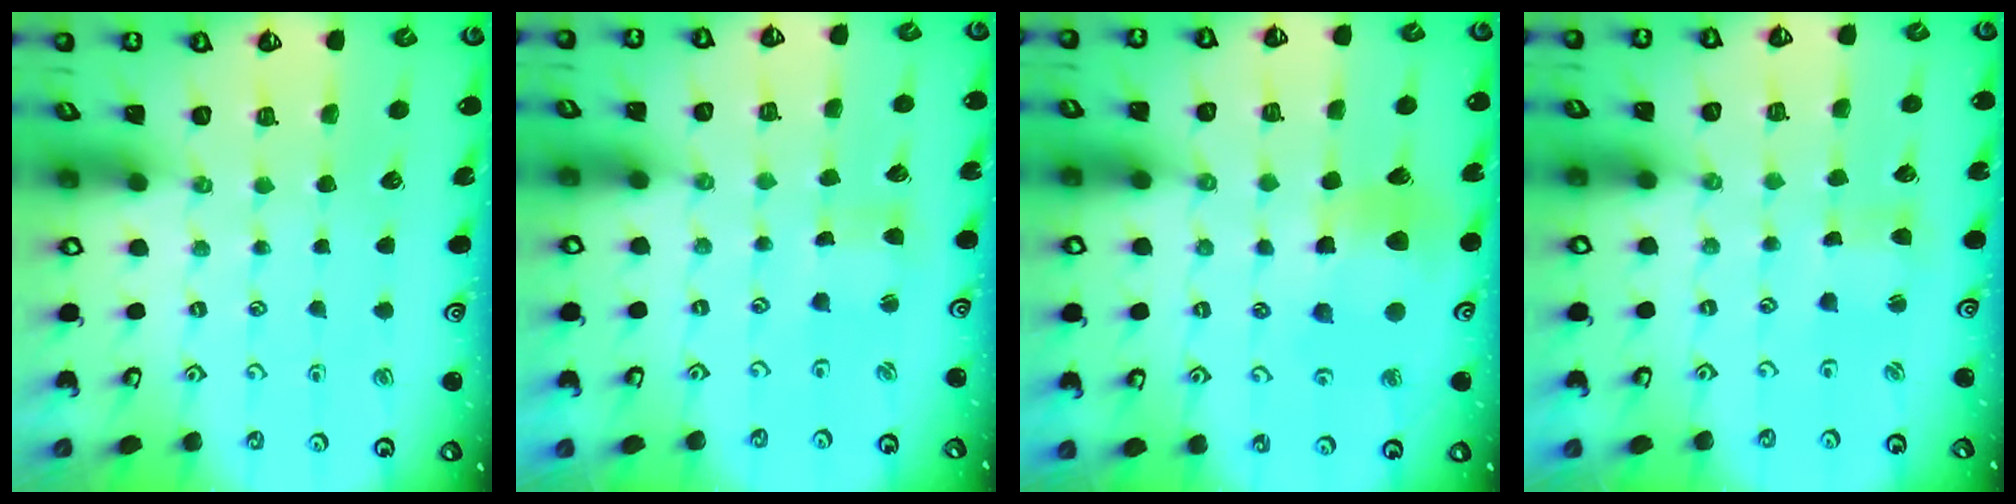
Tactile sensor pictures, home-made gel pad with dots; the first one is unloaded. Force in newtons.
{"total": 2.0, "press": 2.0, "slide": 0.3}
{"total": 11.4, "press": 11.3, "slide": 1.6}
{"total": 1.9, "press": 1.9, "slide": 0.3}